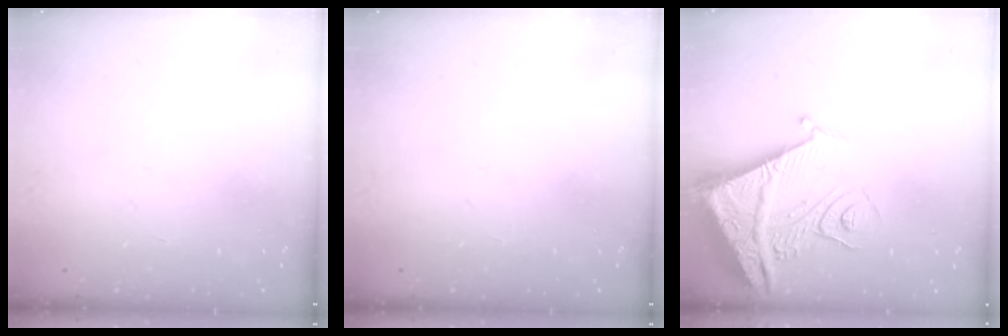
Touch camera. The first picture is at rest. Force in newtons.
{"total": 0.0}
{"total": 11.4, "press": 11.3, "slide": 1.3}